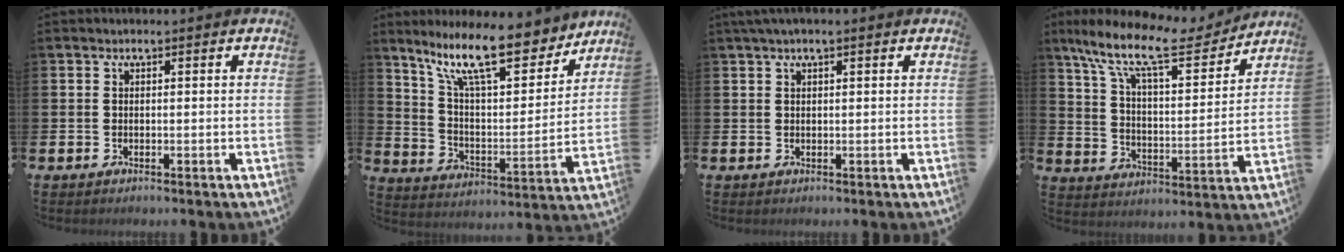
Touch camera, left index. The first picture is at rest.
{"total": 14.3, "force": [11.2, 3.8, 8.0], "torque": [-0.169, -0.057, 0.197]}
{"total": 1.5, "force": [1.1, 0.1, 1.1], "torque": [-0.018, 0.001, 0.019]}
{"total": 12.4, "force": [9.7, 3.7, 6.8], "torque": [-0.148, -0.056, 0.158]}